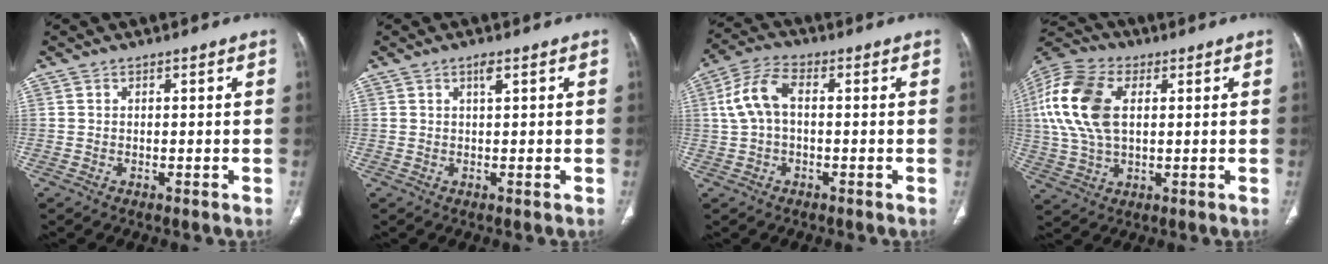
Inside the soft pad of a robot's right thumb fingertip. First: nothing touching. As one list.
[{"total": 1.7, "force": [0.8, 0.3, 1.5], "torque": [-0.024, -0.001, 0.012]}, {"total": 7.7, "force": [0.5, 4.2, 6.3], "torque": [-0.139, 0.025, 0.006]}, {"total": 16.8, "force": [3.2, 10.1, 13.0], "torque": [-0.280, 0.010, 0.056]}]